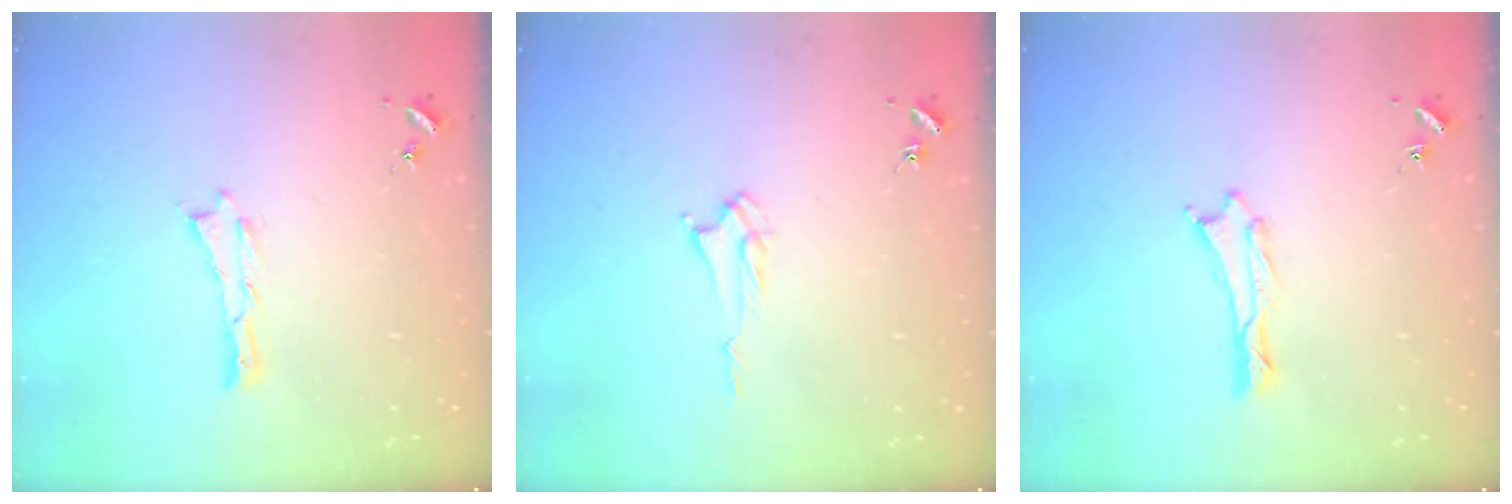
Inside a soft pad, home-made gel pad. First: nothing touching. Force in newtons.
{"total": 2.4, "press": 2.4, "slide": 0.3}
{"total": 0.0}